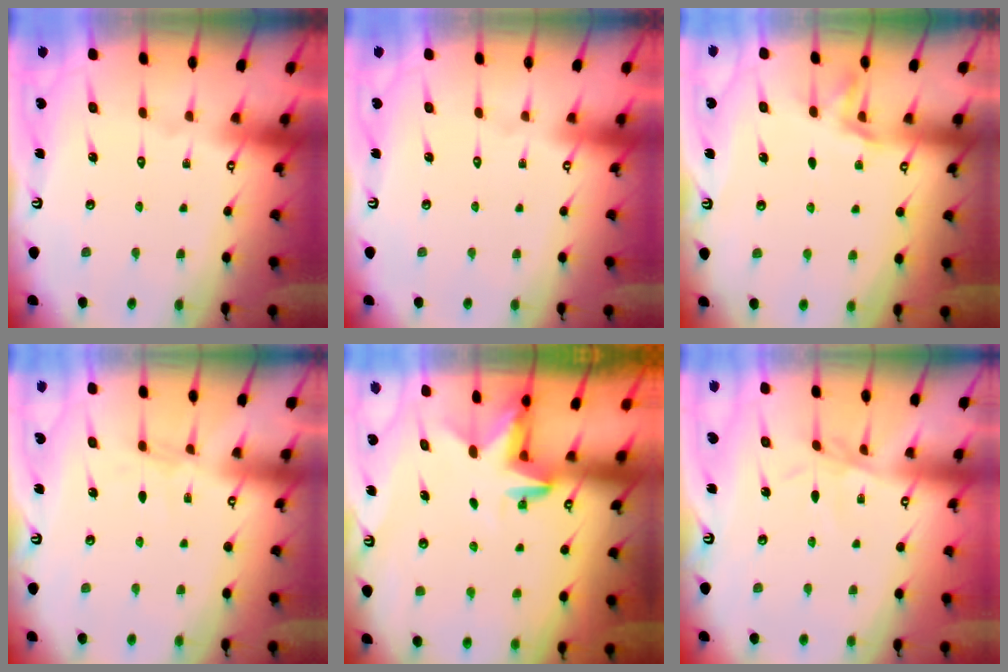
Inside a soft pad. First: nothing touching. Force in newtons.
{"total": 0.0}
{"total": 1.6, "press": 1.5, "slide": 0.6}
{"total": 4.0, "press": 3.9, "slide": 0.5}
{"total": 3.3, "press": 3.3, "slide": 0.1}
{"total": 2.6, "press": 2.6, "slide": 0.1}